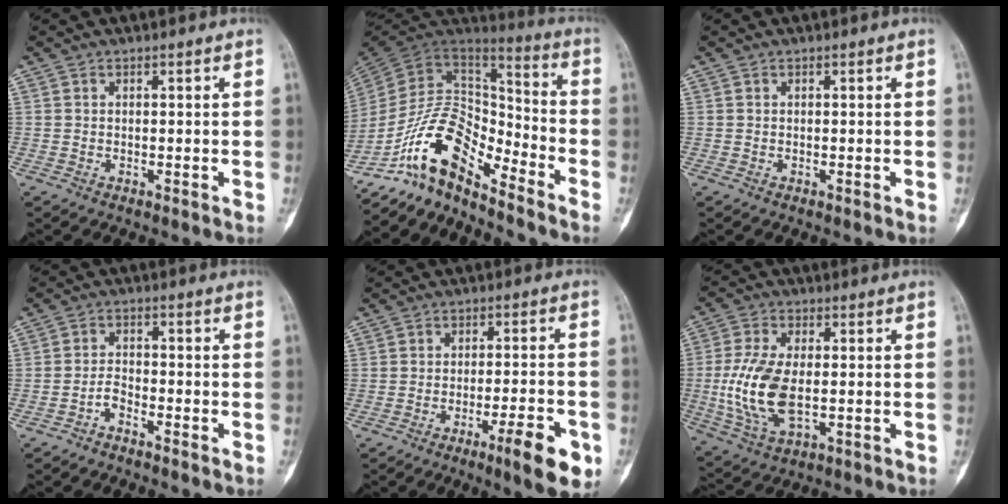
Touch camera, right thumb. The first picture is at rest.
{"total": 15.2, "force": [-11.3, 6.0, 8.3], "torque": [-0.134, 0.105, -0.215]}
{"total": 0.0}
{"total": 2.5, "force": [-2.1, 0.8, 1.1], "torque": [-0.023, 0.021, -0.042]}
{"total": 9.5, "force": [-4.5, 1.8, 8.2], "torque": [-0.113, 0.014, -0.059]}
{"total": 12.9, "force": [-1.2, 6.6, 11.1], "torque": [-0.239, -0.007, -0.017]}